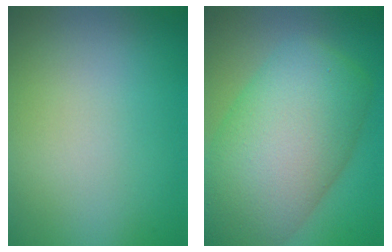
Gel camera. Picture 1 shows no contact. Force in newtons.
{"total": 12.3, "press": 12.3, "slide": 0.5}